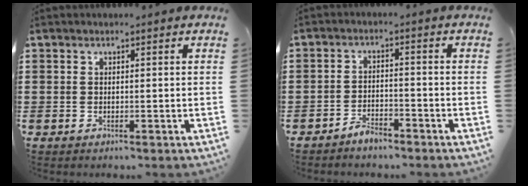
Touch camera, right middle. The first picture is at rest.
{"total": 2.7, "force": [-2.5, 0.5, 0.7], "torque": [-0.018, 0.003, -0.051]}